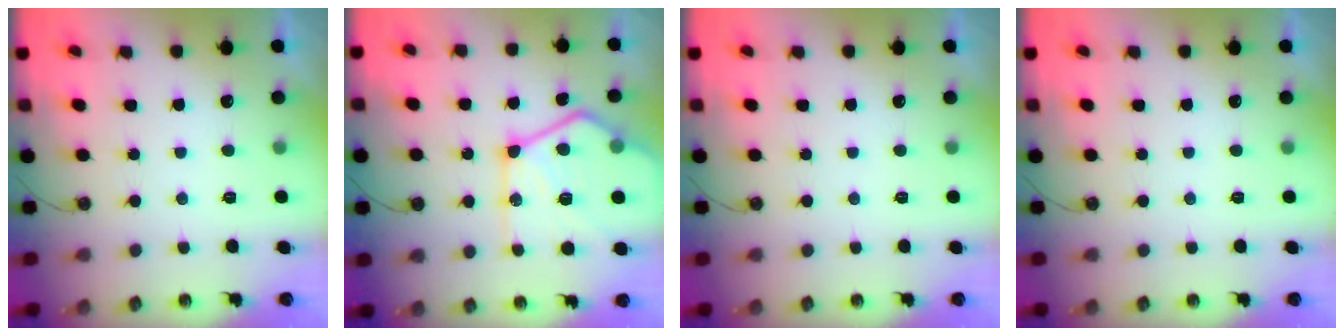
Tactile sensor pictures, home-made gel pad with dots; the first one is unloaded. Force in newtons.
{"total": 23.3, "press": 23.1, "slide": 2.7}
{"total": 0.0}
{"total": 0.0}